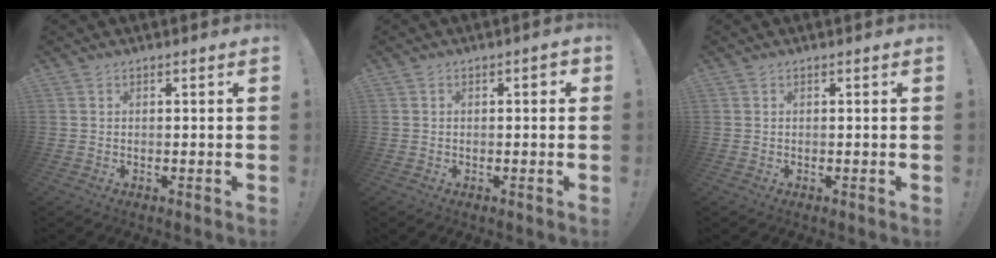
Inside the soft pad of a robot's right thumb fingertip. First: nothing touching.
{"total": 1.2, "force": [-0.4, 0.6, 0.9], "torque": [-0.008, 0.002, -0.010]}
{"total": 0.0}